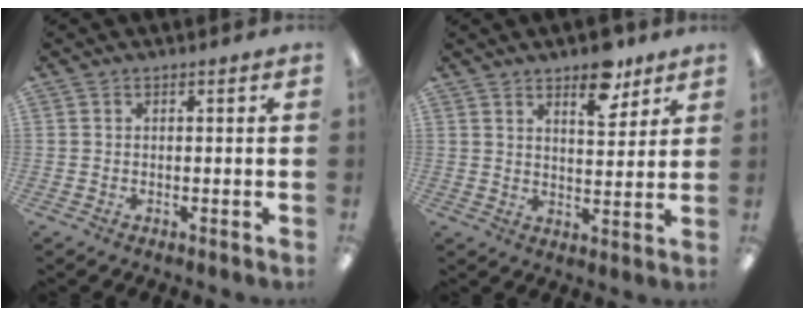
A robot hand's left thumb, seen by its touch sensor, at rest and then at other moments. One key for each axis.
{"total": 9.2, "fx": 6.6, "fy": 3.8, "fz": 5.1, "tx": -0.053, "ty": -0.041, "tz": 0.109}